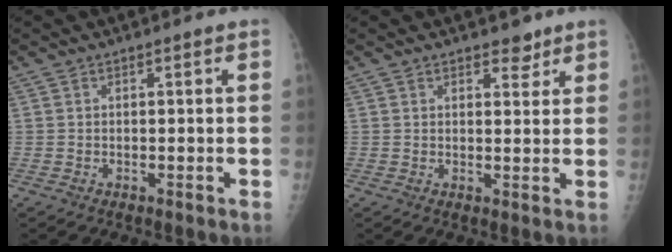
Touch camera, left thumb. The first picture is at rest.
{"total": 3.1, "force": [2.2, 1.6, 1.4], "torque": [-0.001, -0.012, 0.031]}